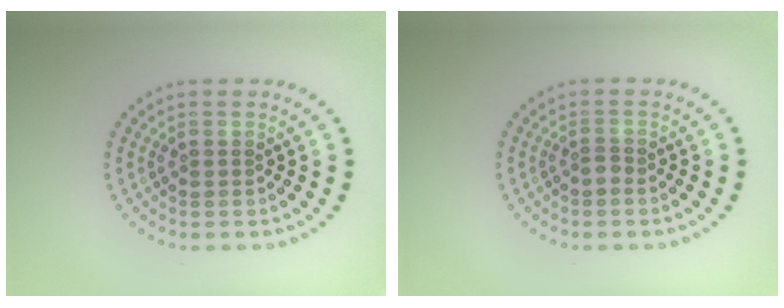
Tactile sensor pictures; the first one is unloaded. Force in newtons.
{"total": 0.9, "press": 0.5, "slide": 0.7}